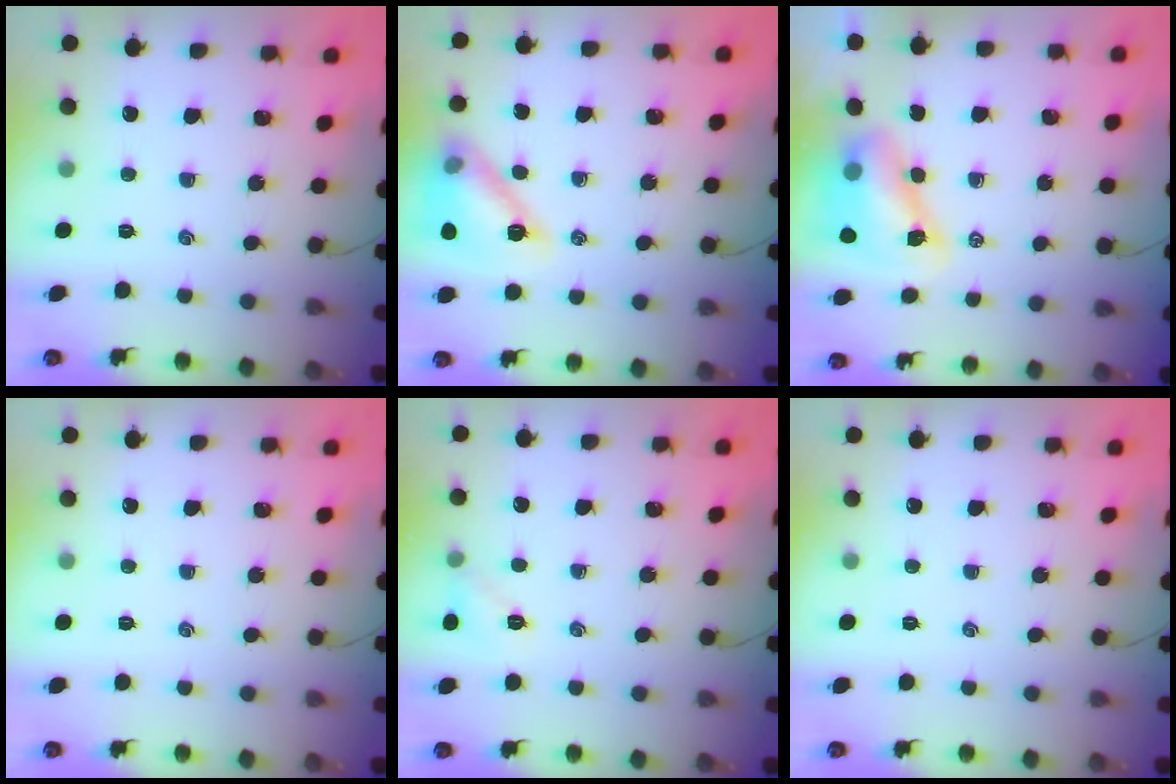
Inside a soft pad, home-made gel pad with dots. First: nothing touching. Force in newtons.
{"total": 13.2, "press": 13.1, "slide": 1.1}
{"total": 8.1, "press": 7.9, "slide": 1.9}
{"total": 0.0}
{"total": 6.1, "press": 5.9, "slide": 1.4}
{"total": 0.0}